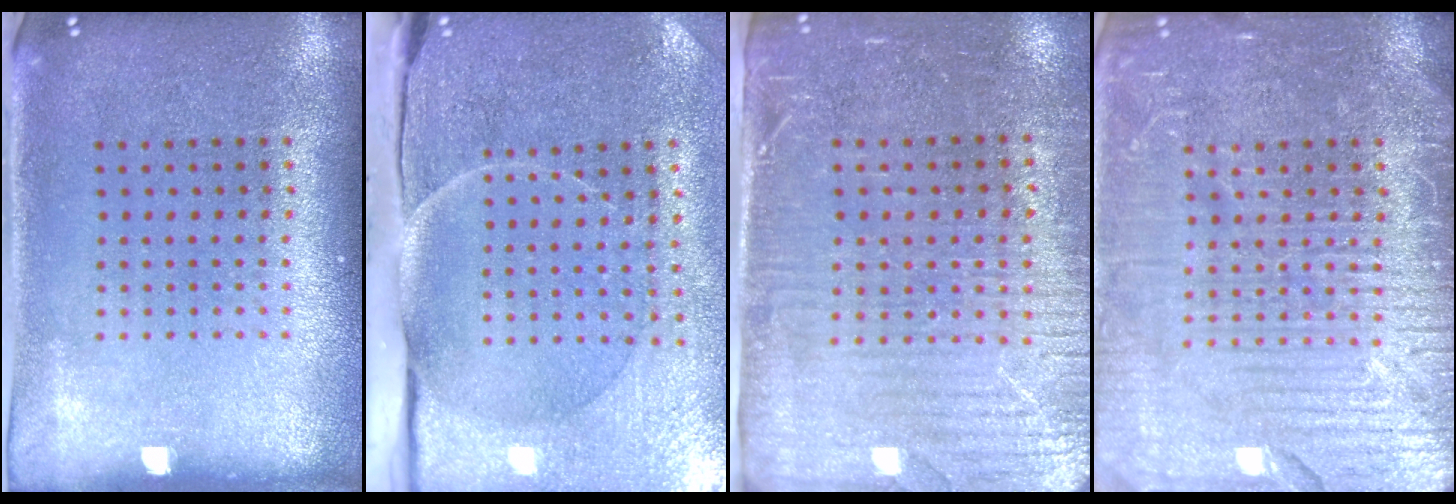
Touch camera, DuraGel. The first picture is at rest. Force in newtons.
{"total": 4.5, "press": 3.8, "slide": 2.3}
{"total": 3.5, "press": 3.1, "slide": 1.5}
{"total": 7.2, "press": 7.1, "slide": 0.8}